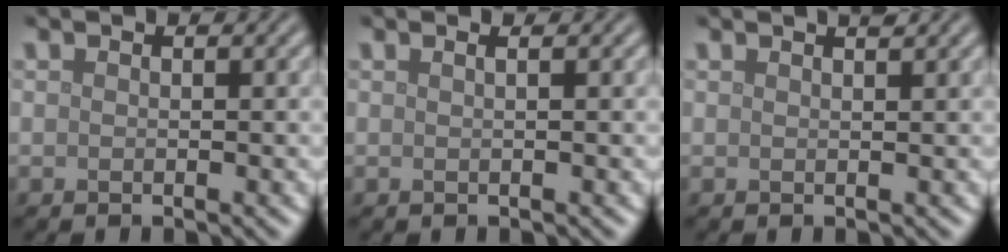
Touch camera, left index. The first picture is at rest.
{"total": 1.1, "force": [0.4, 0.5, 0.9], "torque": [-0.007, -0.001, -0.004]}
{"total": 1.0, "force": [0.8, 0.1, 0.5], "torque": [-0.003, 0.003, 0.011]}